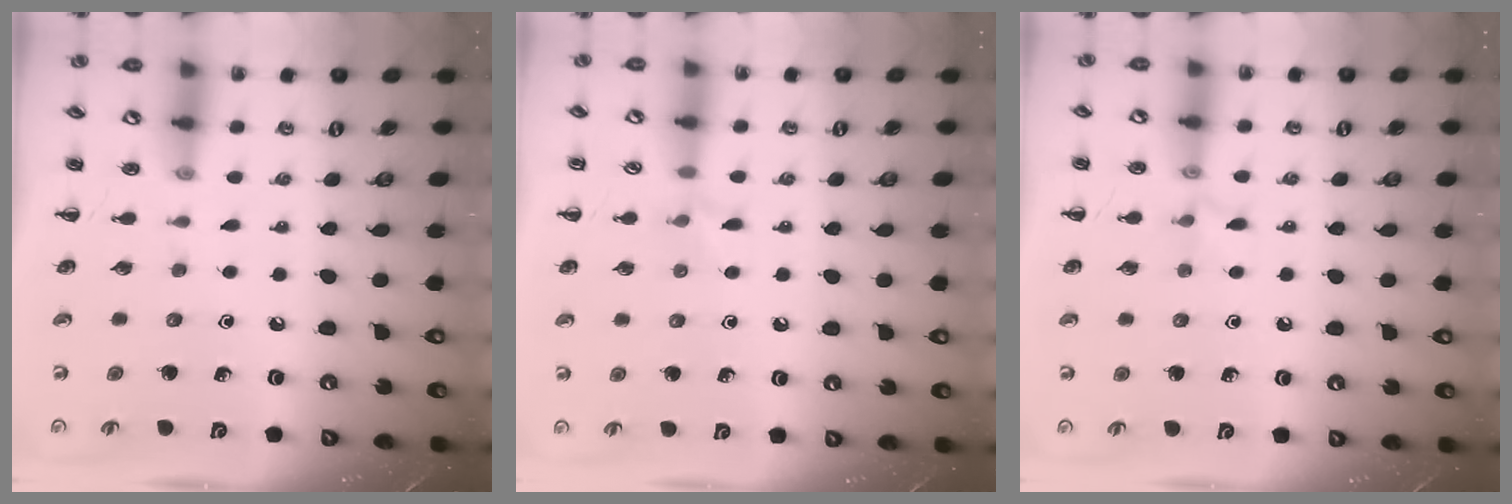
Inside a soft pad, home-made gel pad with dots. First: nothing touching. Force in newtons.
{"total": 6.4, "press": 5.9, "slide": 2.4}
{"total": 5.6, "press": 5.4, "slide": 1.3}